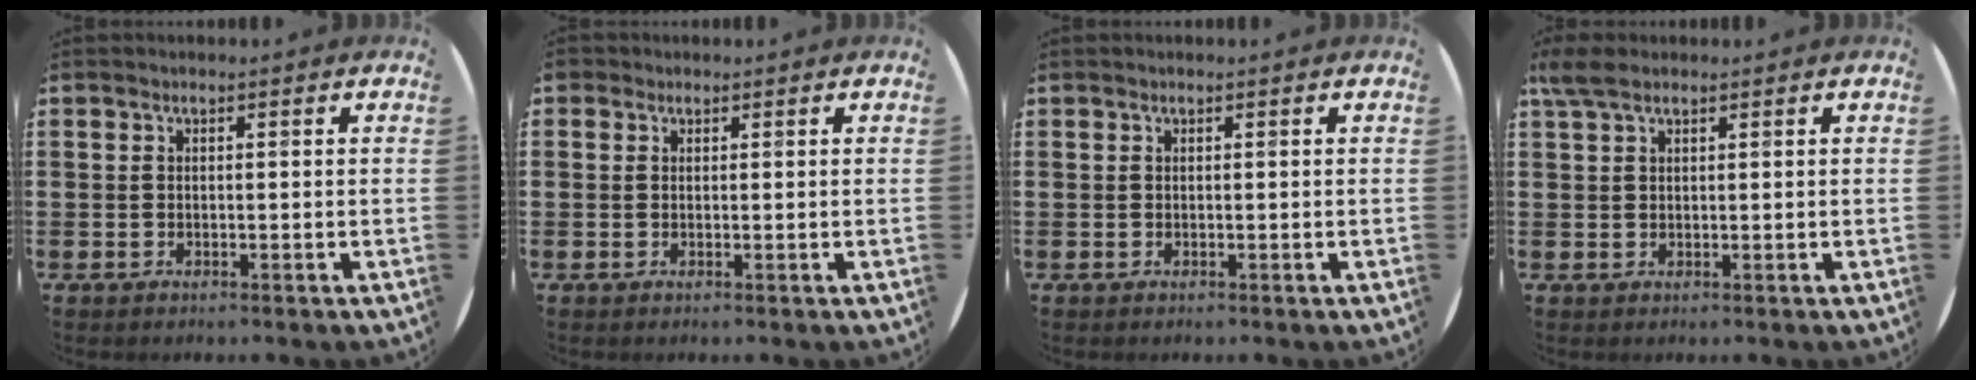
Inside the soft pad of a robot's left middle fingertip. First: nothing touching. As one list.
[{"total": 0.7, "force": [0.5, 0.5, 0.0], "torque": [0.001, 0.005, 0.009]}, {"total": 0.0}, {"total": 2.6, "force": [1.9, 1.0, 1.4], "torque": [-0.031, 0.007, 0.034]}]